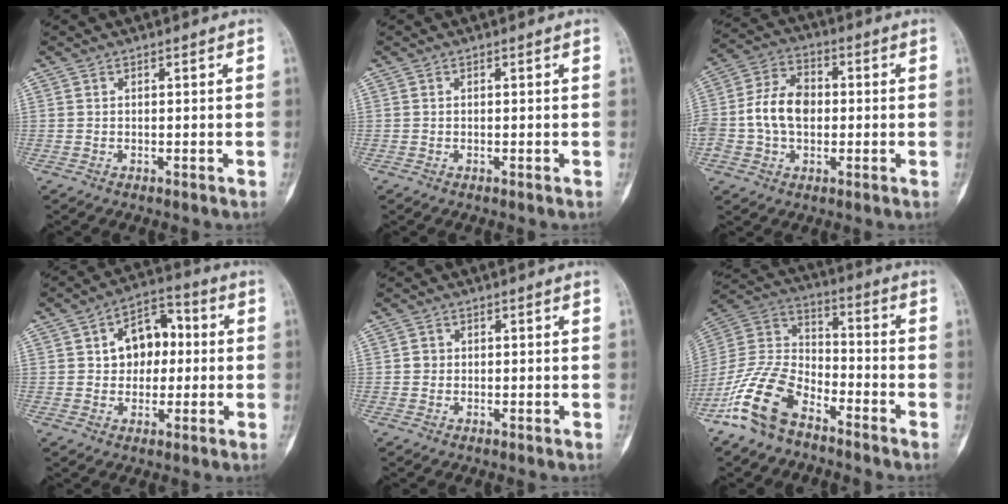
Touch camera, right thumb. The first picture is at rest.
{"total": 0.0}
{"total": 10.6, "force": [-0.5, 7.6, 7.4], "torque": [-0.128, 0.029, -0.016]}
{"total": 10.2, "force": [1.2, 7.3, 7.0], "torque": [-0.067, 0.025, 0.012]}
{"total": 1.3, "force": [0.1, 1.2, 0.3], "torque": [0.001, 0.004, 0.000]}
{"total": 15.1, "force": [-9.6, 7.8, 8.7], "torque": [-0.176, 0.063, -0.195]}